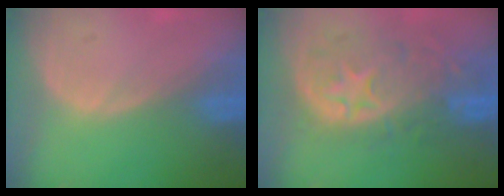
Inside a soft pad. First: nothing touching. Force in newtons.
{"total": 11.0, "press": 9.8, "slide": 5.1}